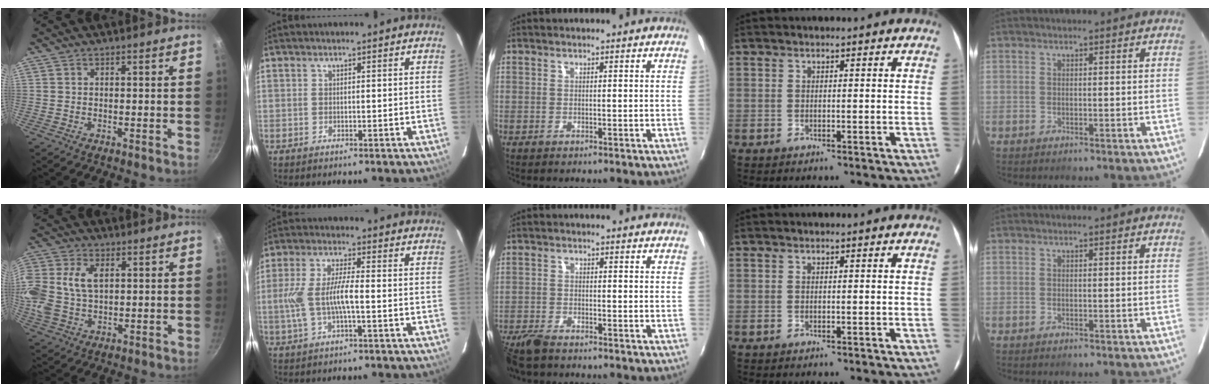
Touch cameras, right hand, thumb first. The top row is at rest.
{"thumb": {"total": 15.2, "force": [2.7, 10.7, 10.5], "torque": [-0.246, 0.022, 0.049]}, "index": {"total": 8.6, "force": [-1.6, 1.7, 8.3], "torque": [-0.173, 0.001, -0.027]}, "middle": {"total": 6.4, "force": [-5.5, 1.6, 2.8], "torque": [-0.081, -0.025, -0.108]}}